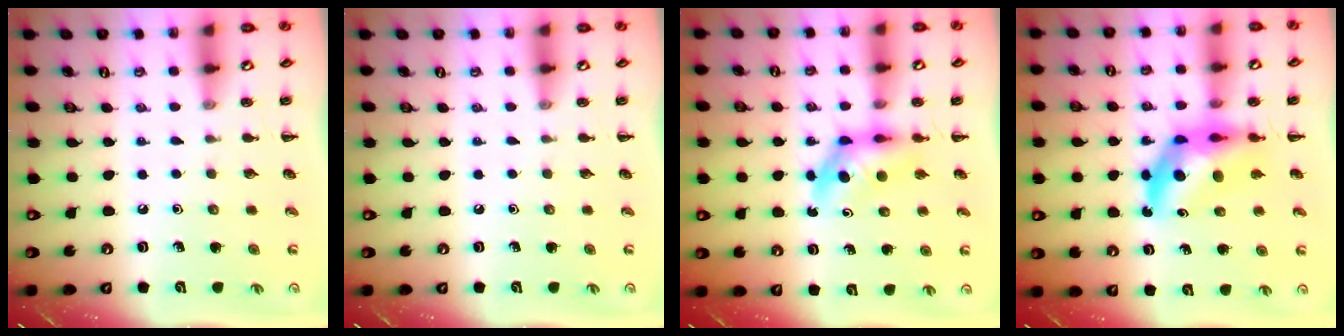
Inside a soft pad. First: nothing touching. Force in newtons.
{"total": 0.0}
{"total": 5.6, "press": 5.5, "slide": 1.3}
{"total": 10.2, "press": 9.6, "slide": 3.4}